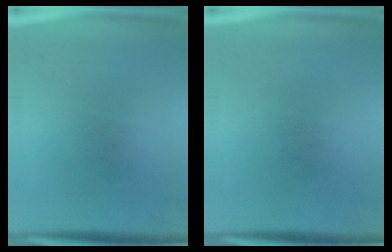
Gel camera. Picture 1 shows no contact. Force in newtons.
{"total": 0.0}